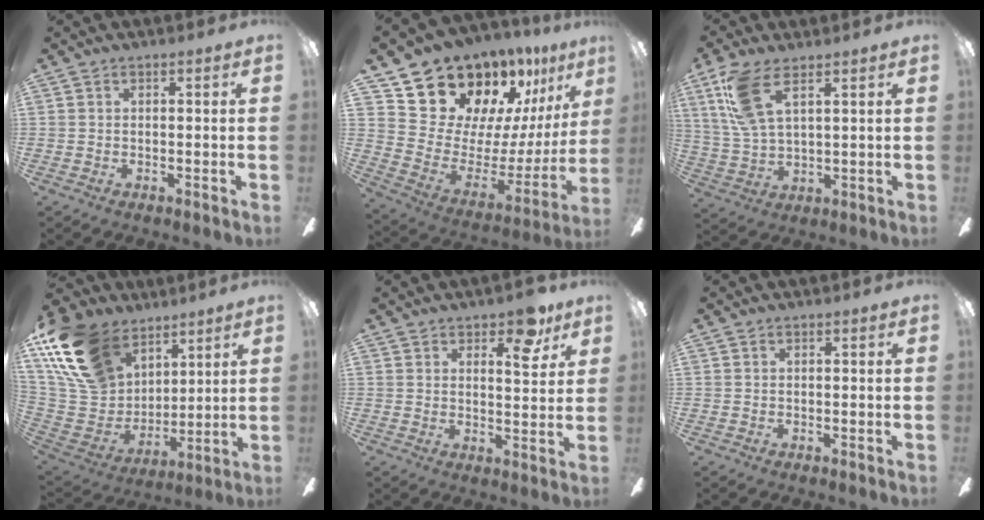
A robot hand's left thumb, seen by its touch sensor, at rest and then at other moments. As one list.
[{"total": 18.1, "force": [15.4, 8.5, 4.2], "torque": [-0.073, -0.139, 0.292]}, {"total": 11.5, "force": [6.5, 4.4, 8.4], "torque": [-0.187, -0.010, 0.120]}, {"total": 21.6, "force": [12.8, 14.0, 10.4], "torque": [-0.258, -0.051, 0.244]}, {"total": 8.1, "force": [5.2, 3.8, 4.9], "torque": [-0.053, -0.019, 0.085]}, {"total": 0.0}]